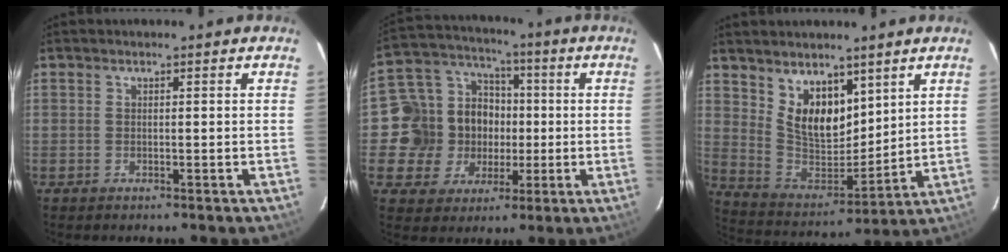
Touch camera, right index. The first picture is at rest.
{"total": 14.9, "force": [-1.4, 13.9, 5.2], "torque": [-0.136, 0.041, -0.018]}
{"total": 12.7, "force": [7.4, 7.3, 7.4], "torque": [-0.133, -0.005, 0.152]}